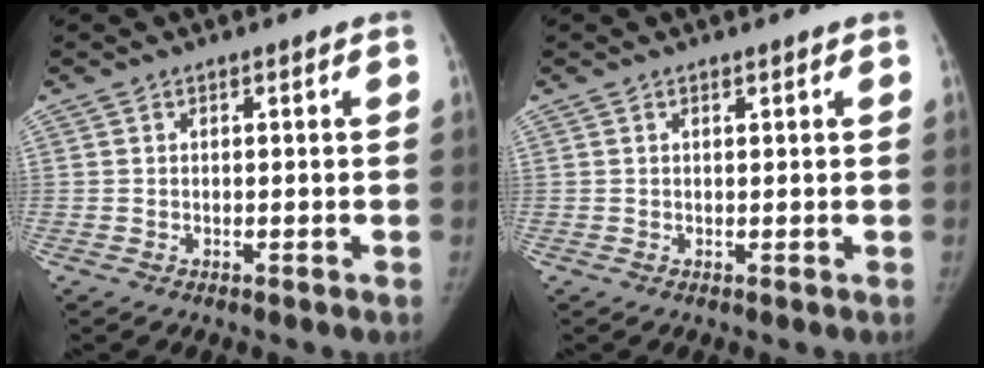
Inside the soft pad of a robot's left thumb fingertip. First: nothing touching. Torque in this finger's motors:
{"motor_torque": [-0.28, -0.15, -0.51, 0.34, -0.07]}